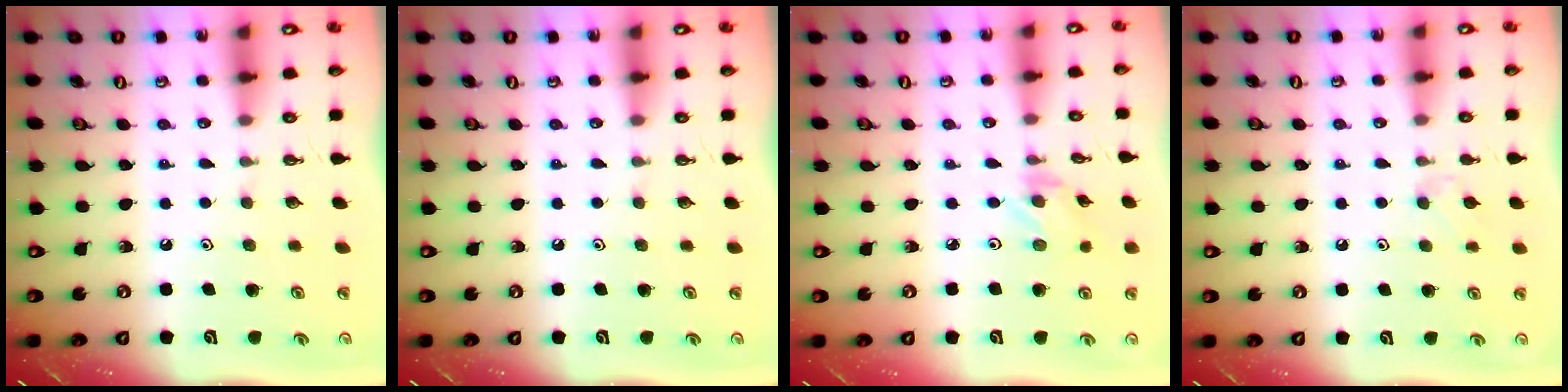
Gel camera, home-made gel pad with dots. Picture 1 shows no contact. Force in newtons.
{"total": 0.0}
{"total": 1.1, "press": 1.0, "slide": 0.4}
{"total": 3.5, "press": 3.4, "slide": 0.5}